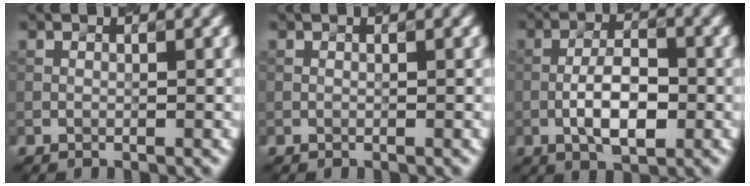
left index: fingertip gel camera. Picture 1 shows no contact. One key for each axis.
{"total": 0.0}
{"total": 4.5, "fx": -1.5, "fy": 1.7, "fz": 3.9, "tx": -0.069, "ty": 0.006, "tz": -0.022}